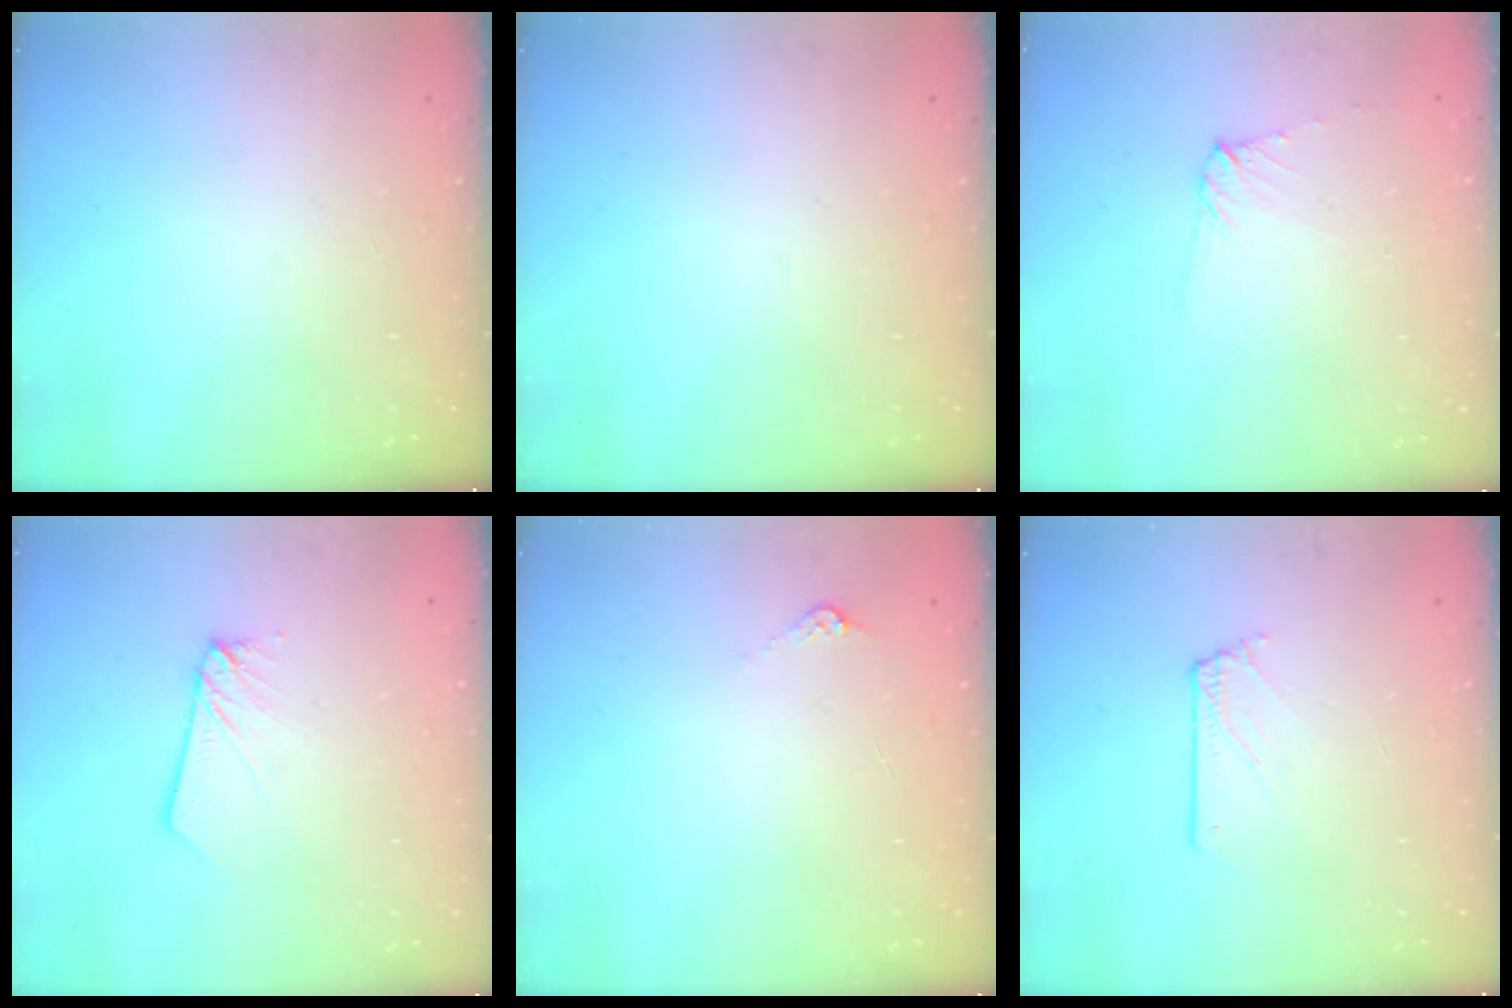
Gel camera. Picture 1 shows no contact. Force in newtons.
{"total": 0.0}
{"total": 5.1, "press": 5.1, "slide": 0.8}
{"total": 2.6, "press": 2.6, "slide": 0.2}
{"total": 4.8, "press": 4.8, "slide": 0.6}
{"total": 1.5, "press": 1.5, "slide": 0.1}